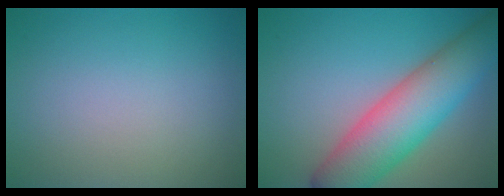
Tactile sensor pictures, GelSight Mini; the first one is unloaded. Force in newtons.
{"total": 9.4, "press": 9.4, "slide": 0.2}